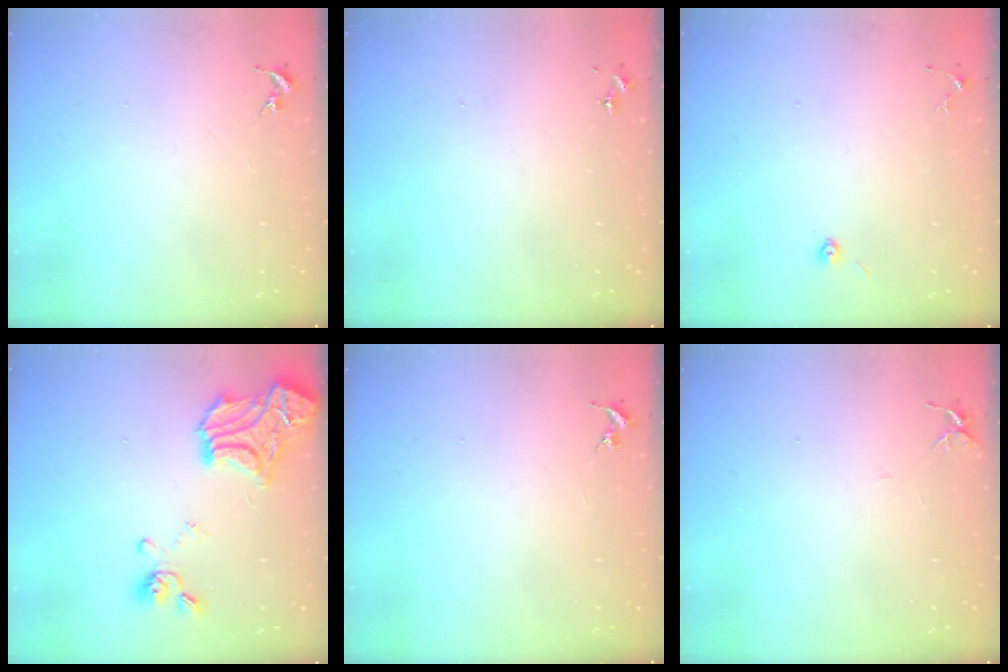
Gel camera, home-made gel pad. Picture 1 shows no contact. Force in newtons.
{"total": 0.0}
{"total": 3.1, "press": 3.0, "slide": 1.0}
{"total": 22.7, "press": 22.6, "slide": 2.1}
{"total": 0.0}
{"total": 4.5, "press": 4.5, "slide": 0.4}